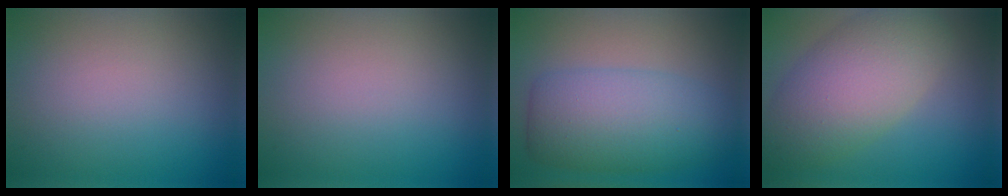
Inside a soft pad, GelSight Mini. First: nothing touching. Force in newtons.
{"total": 0.0}
{"total": 7.1, "press": 7.1, "slide": 0.2}
{"total": 7.9, "press": 7.9, "slide": 0.3}